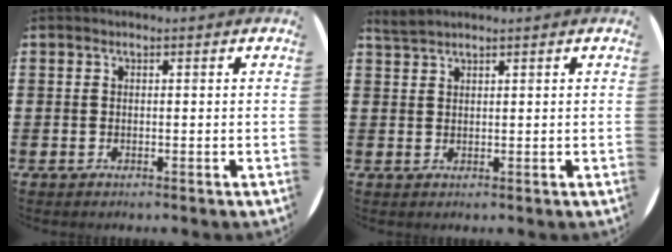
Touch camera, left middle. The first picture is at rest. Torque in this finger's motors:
{"motor_torque": [0.40, -0.32, 0.01, 0.00]}